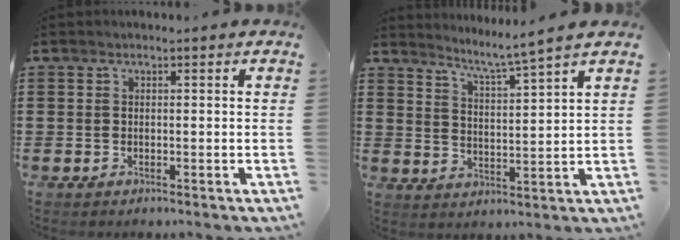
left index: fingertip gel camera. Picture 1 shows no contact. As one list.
[{"total": 4.1, "force": [3.6, -1.3, 1.5], "torque": [-0.049, -0.032, 0.054]}]